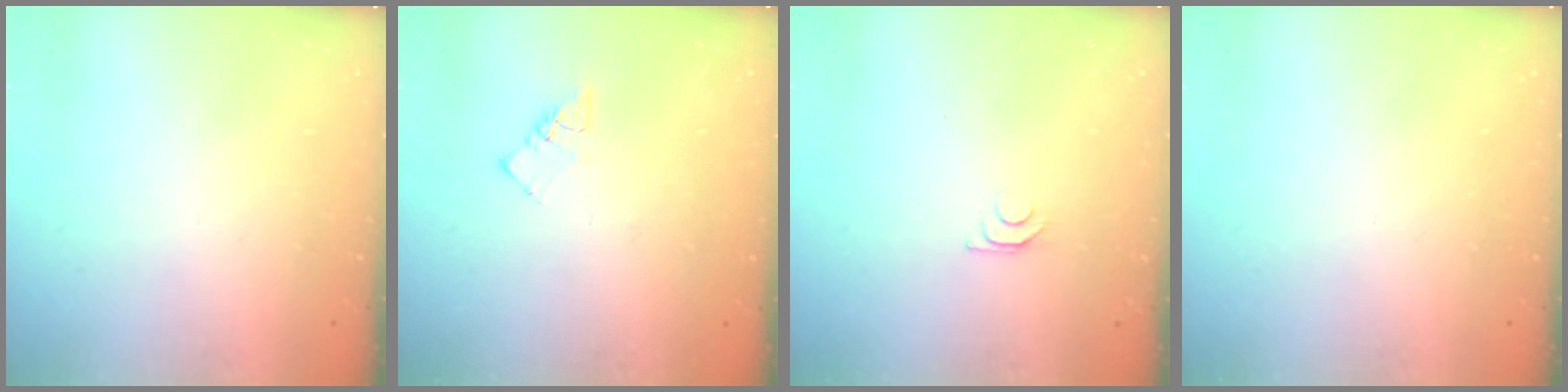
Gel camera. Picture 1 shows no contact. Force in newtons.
{"total": 3.6, "press": 3.6, "slide": 0.2}
{"total": 5.9, "press": 5.8, "slide": 0.6}
{"total": 0.0}